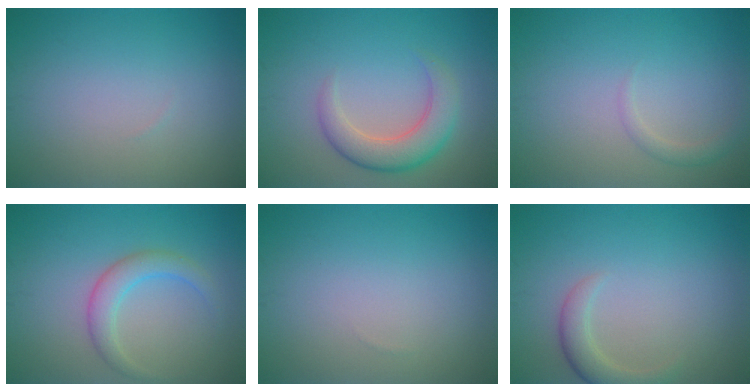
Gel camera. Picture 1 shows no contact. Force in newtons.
{"total": 4.4, "press": 4.4, "slide": 0.3}
{"total": 1.2, "press": 1.2, "slide": 0.1}
{"total": 2.8, "press": 2.8, "slide": 0.2}
{"total": 0.0}
{"total": 2.5, "press": 2.5, "slide": 0.2}